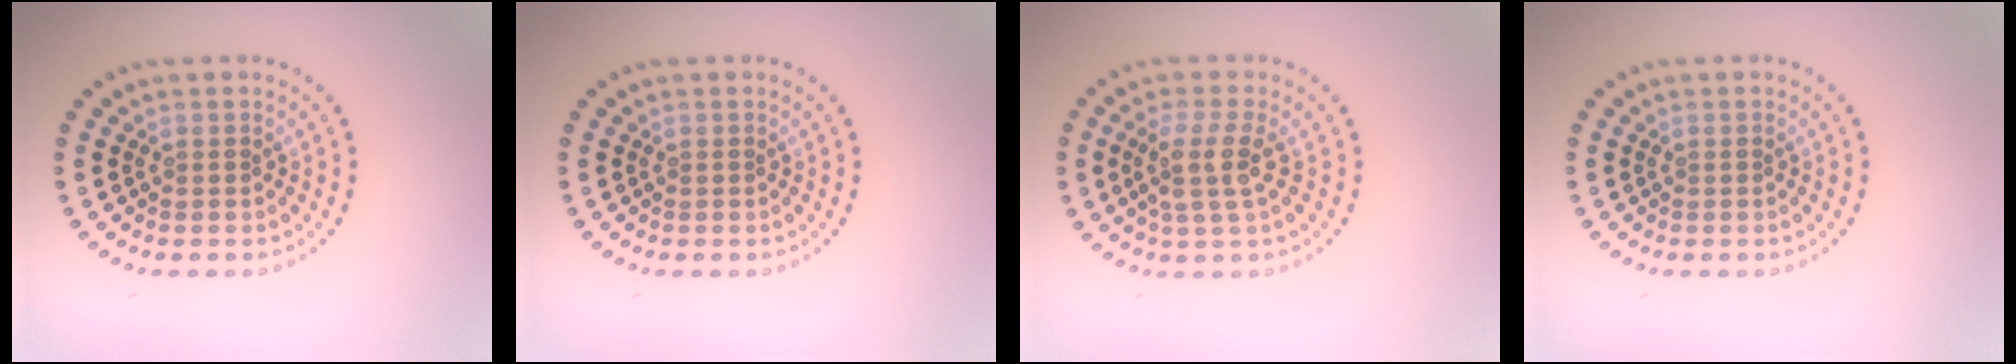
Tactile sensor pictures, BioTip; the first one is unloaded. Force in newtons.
{"total": 0.0}
{"total": 3.1, "press": 2.4, "slide": 1.9}
{"total": 0.0}